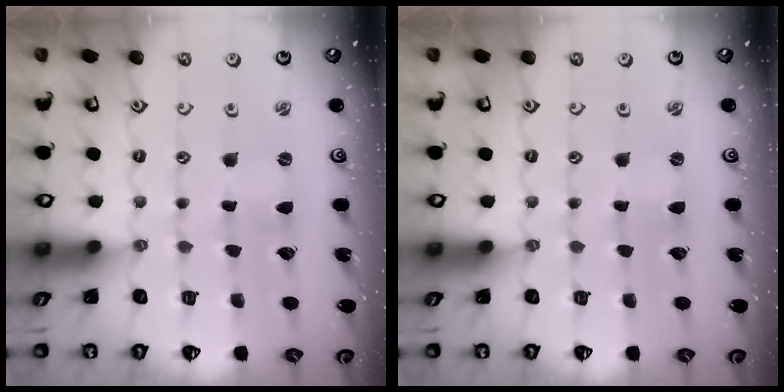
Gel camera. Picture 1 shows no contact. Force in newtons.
{"total": 0.0}